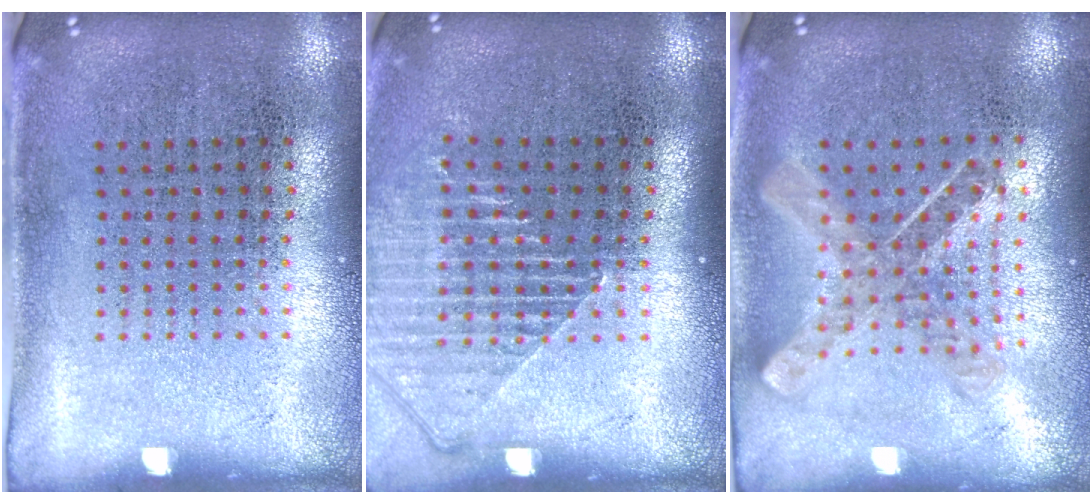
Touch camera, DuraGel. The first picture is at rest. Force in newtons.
{"total": 1.5, "press": 1.3, "slide": 0.6}
{"total": 0.9, "press": 0.9, "slide": 0.2}